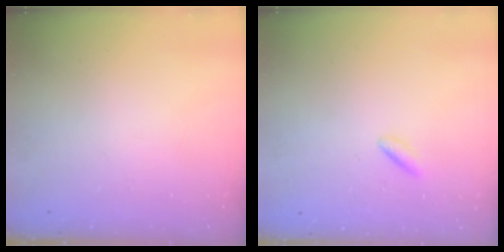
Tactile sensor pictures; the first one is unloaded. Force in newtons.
{"total": 0.8, "press": 0.7, "slide": 0.4}